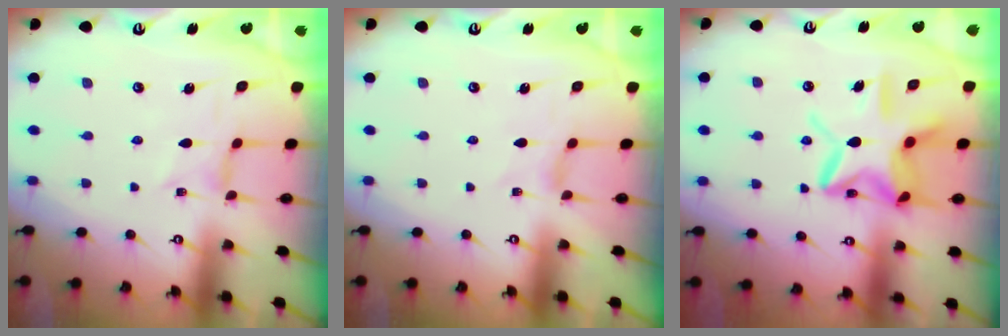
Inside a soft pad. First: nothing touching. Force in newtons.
{"total": 1.1, "press": 1.1, "slide": 0.2}
{"total": 15.1, "press": 15.0, "slide": 1.5}